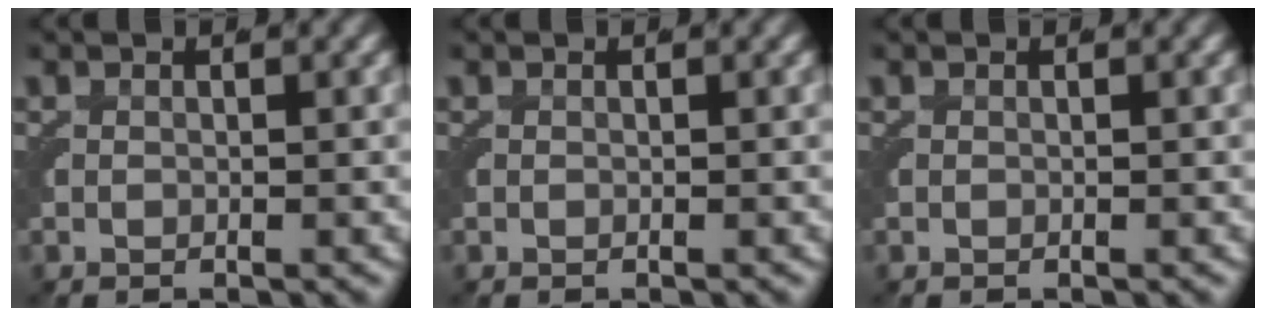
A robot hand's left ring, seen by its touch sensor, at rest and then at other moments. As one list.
[{"total": 0.0}, {"total": 0.0}]